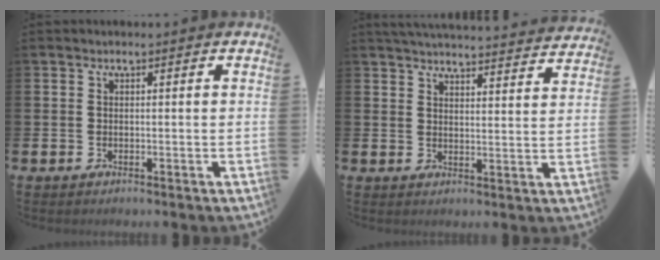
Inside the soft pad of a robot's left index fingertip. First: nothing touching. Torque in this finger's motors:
{"motor_torque": [0.93, -1.21, 0.02, 0.02]}